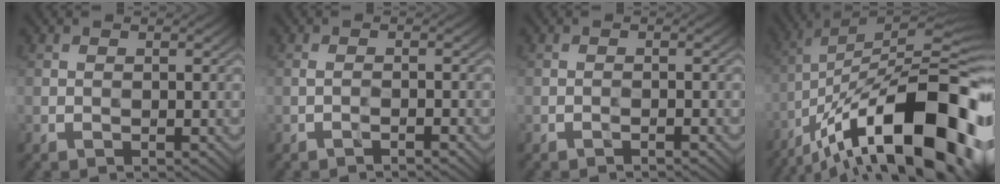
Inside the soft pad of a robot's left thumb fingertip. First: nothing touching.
{"total": 1.3, "force": [-0.9, 0.1, 1.0], "torque": [-0.017, 0.006, -0.024]}
{"total": 0.8, "force": [-0.7, 0.0, 0.5], "torque": [-0.007, 0.003, -0.014]}
{"total": 21.5, "force": [-11.5, 6.9, 16.8], "torque": [-0.253, 0.005, -0.185]}